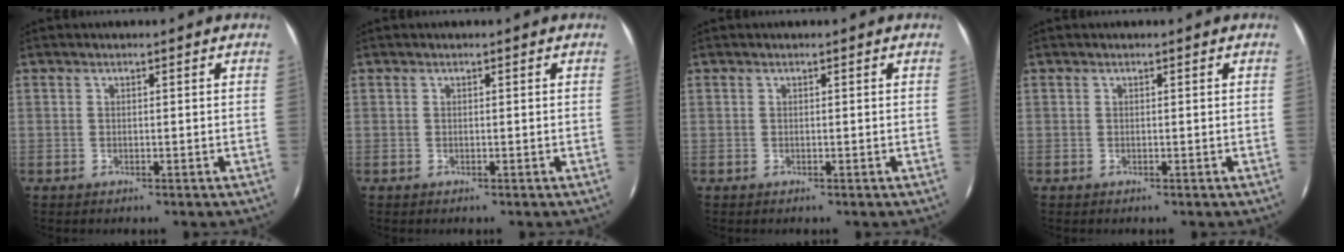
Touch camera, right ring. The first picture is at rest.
{"total": 0.0}
{"total": 0.0}
{"total": 0.0}